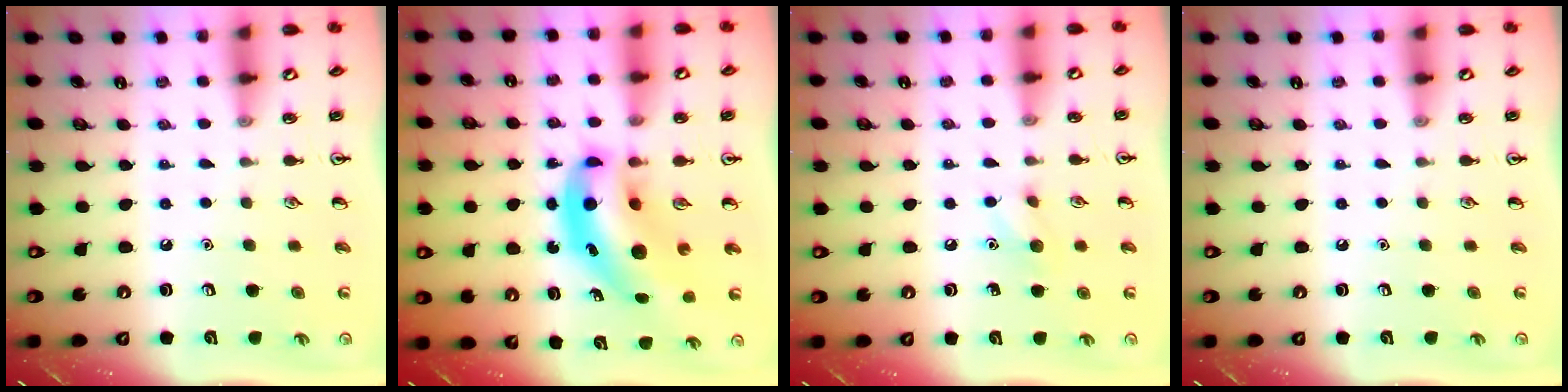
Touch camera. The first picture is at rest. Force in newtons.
{"total": 11.7, "press": 11.2, "slide": 3.4}
{"total": 6.4, "press": 6.3, "slide": 1.4}
{"total": 0.0}